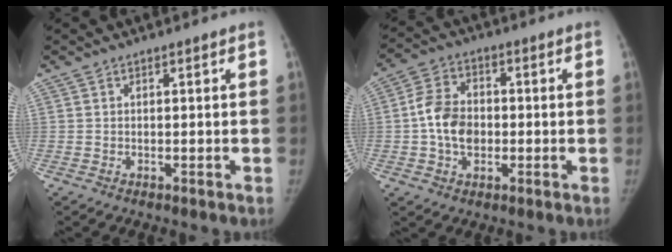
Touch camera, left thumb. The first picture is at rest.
{"total": 8.9, "force": [-0.8, 6.5, 6.0], "torque": [-0.095, 0.017, -0.022]}